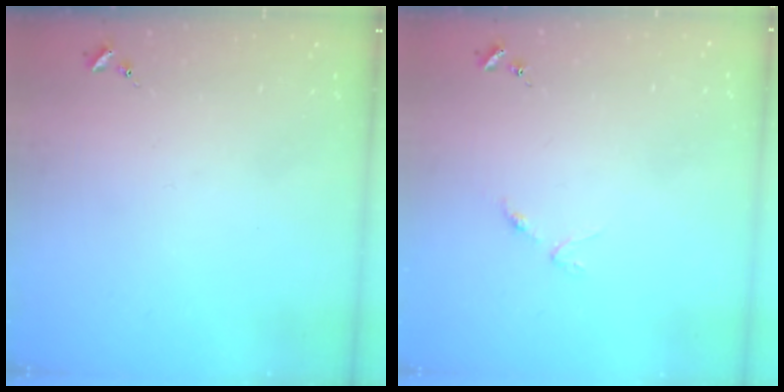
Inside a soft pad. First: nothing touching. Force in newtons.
{"total": 3.1, "press": 3.0, "slide": 0.4}